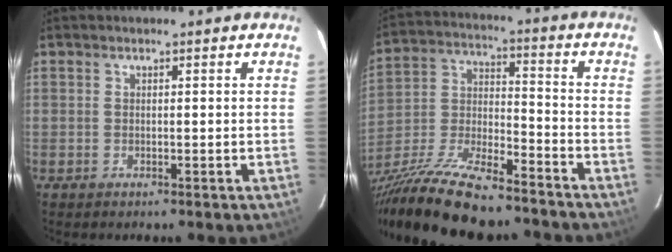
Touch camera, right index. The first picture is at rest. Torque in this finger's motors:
{"motor_torque": [1.35, -0.78, 1.05, 0.21]}